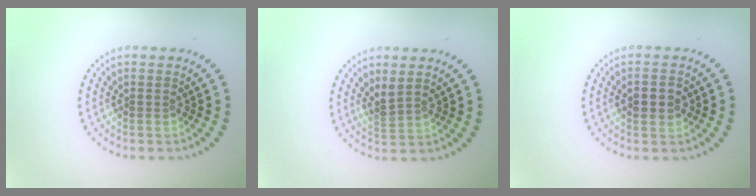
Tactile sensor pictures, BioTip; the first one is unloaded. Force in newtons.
{"total": 1.4, "press": 1.1, "slide": 0.8}
{"total": 2.2, "press": 2.2, "slide": 0.2}